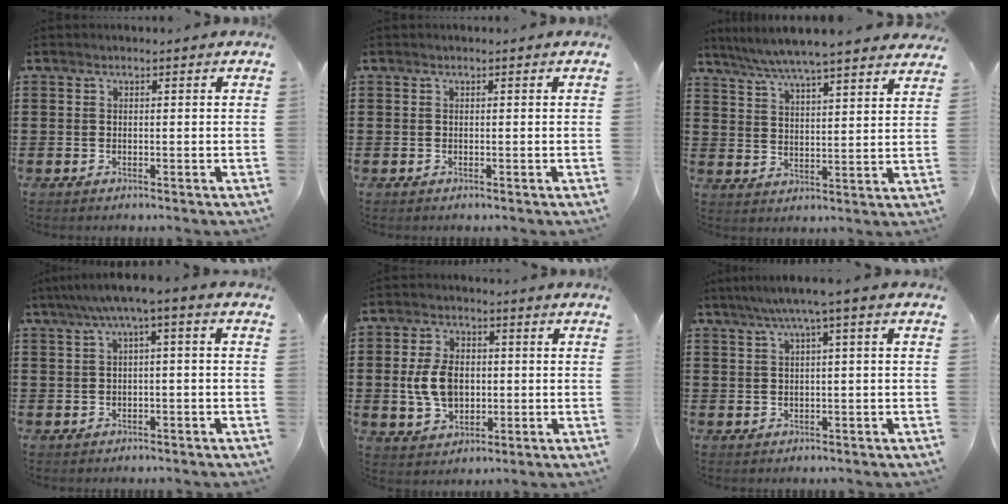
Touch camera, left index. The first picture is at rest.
{"total": 0.0}
{"total": 5.9, "force": [5.6, -0.3, 2.0], "torque": [-0.060, -0.027, 0.098]}
{"total": 3.2, "force": [-0.6, 0.3, 3.1], "torque": [-0.057, 0.002, -0.017]}
{"total": 7.5, "force": [-0.1, 5.1, 5.6], "torque": [-0.129, 0.005, -0.010]}
{"total": 3.0, "force": [0.7, -0.3, 2.9], "torque": [-0.055, -0.002, 0.007]}